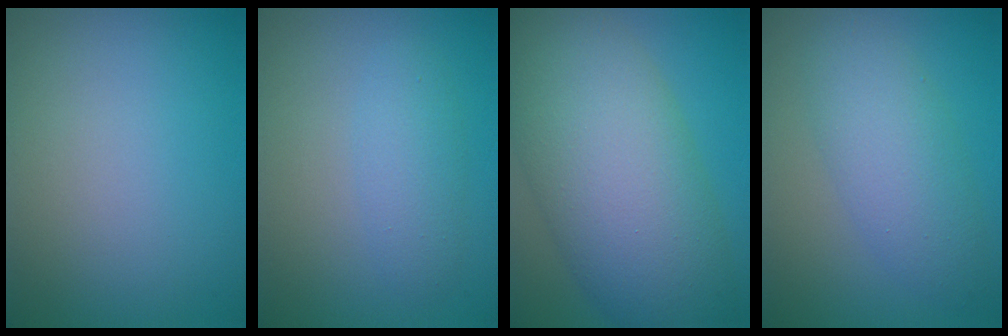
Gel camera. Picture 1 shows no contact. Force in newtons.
{"total": 2.3, "press": 2.3, "slide": 0.0}
{"total": 12.1, "press": 12.1, "slide": 0.4}
{"total": 4.5, "press": 4.5, "slide": 0.1}